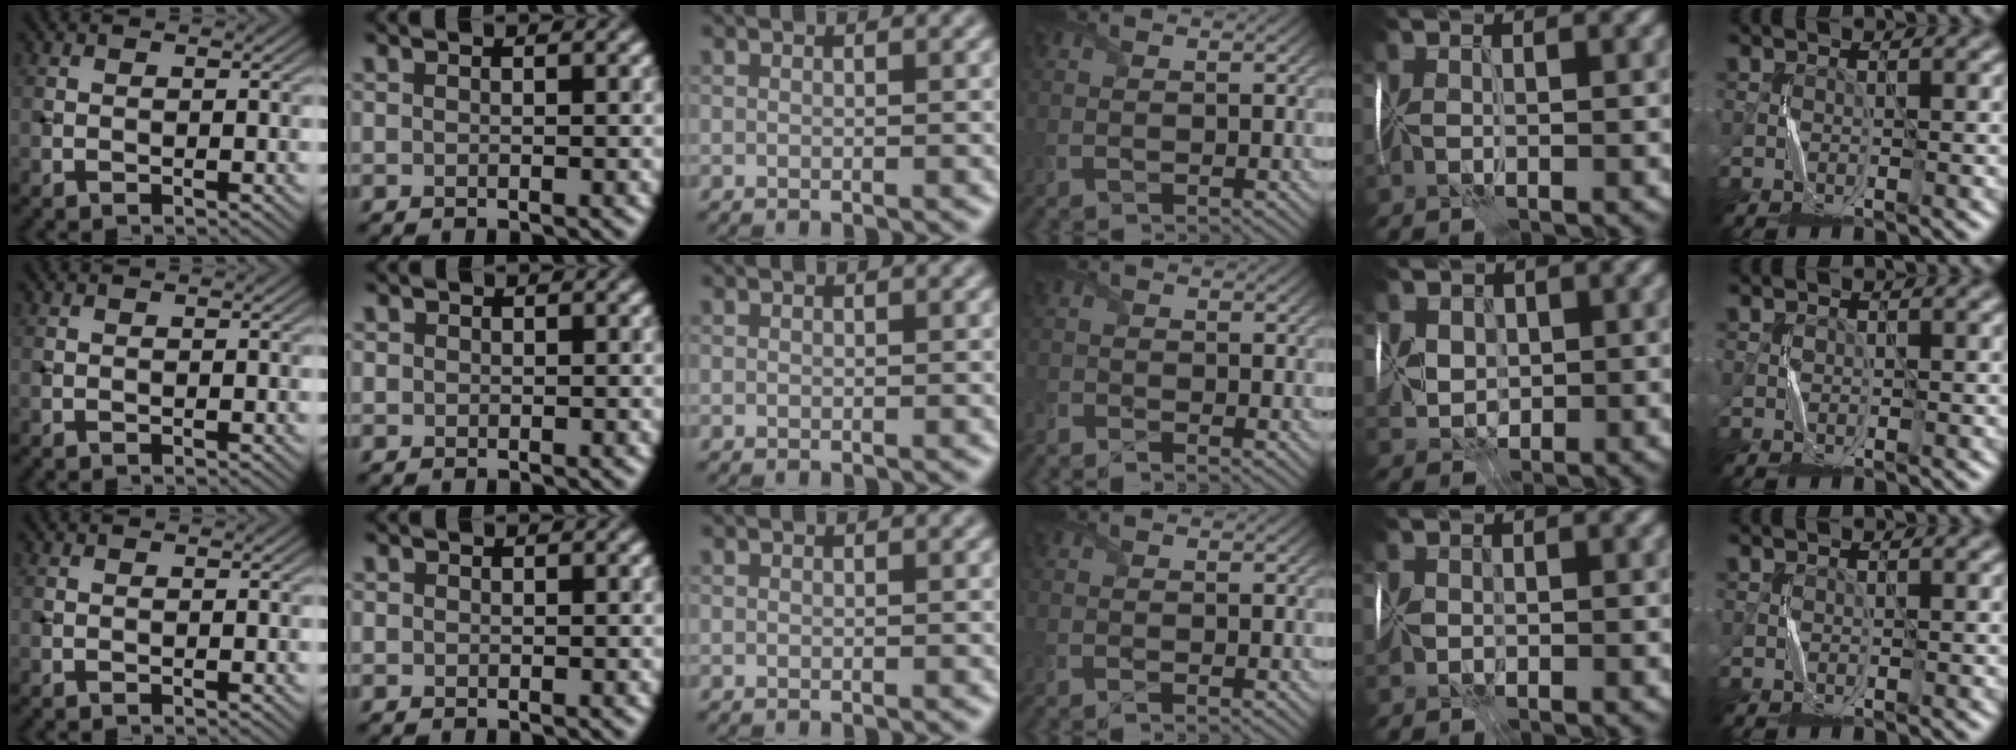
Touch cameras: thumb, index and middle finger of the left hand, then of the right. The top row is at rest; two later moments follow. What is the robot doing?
{"motion": "fold", "object": "wrapping paper"}